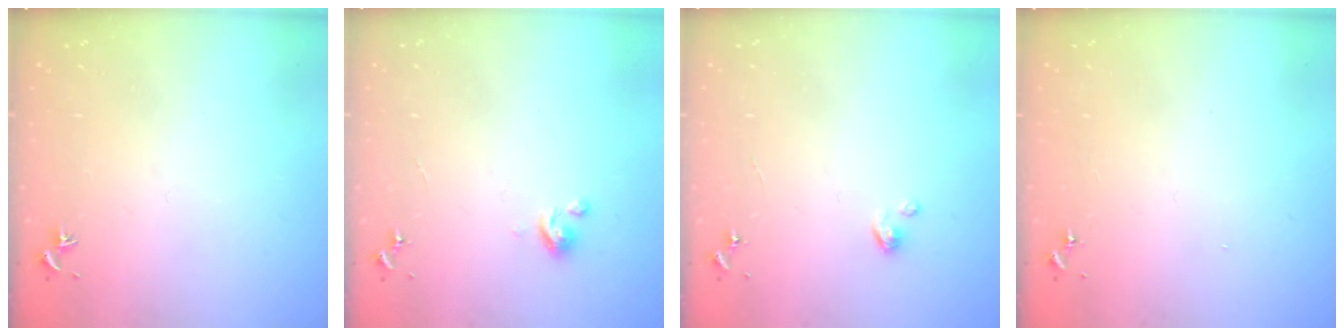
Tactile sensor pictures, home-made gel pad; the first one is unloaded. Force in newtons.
{"total": 4.4, "press": 4.4, "slide": 0.3}
{"total": 2.7, "press": 2.7, "slide": 0.2}
{"total": 0.0}